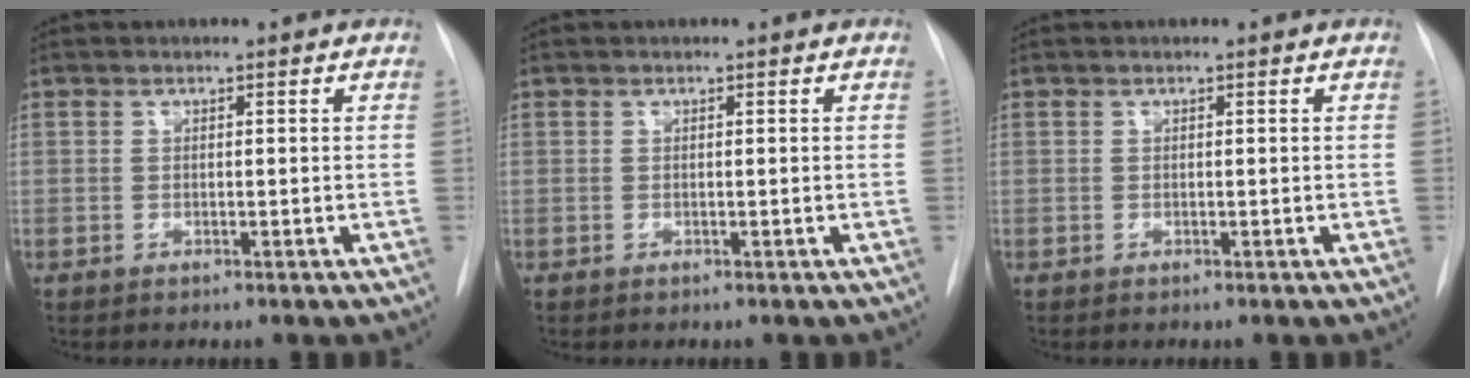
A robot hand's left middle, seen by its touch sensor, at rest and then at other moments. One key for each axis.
{"total": 0.0}
{"total": 0.0}